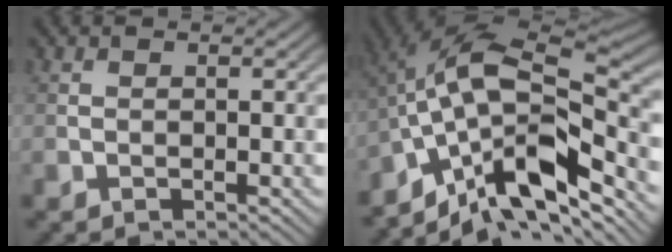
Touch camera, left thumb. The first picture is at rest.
{"total": 15.2, "force": [-6.4, 7.2, 11.8], "torque": [-0.218, 0.007, -0.128]}